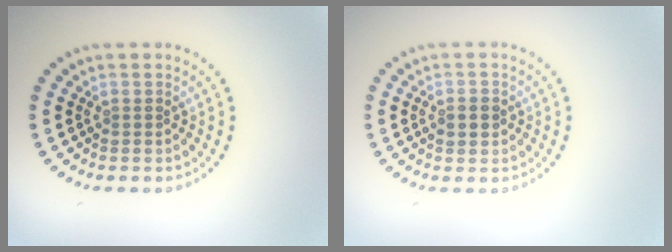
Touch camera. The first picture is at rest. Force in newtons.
{"total": 2.0, "press": 2.0, "slide": 0.2}